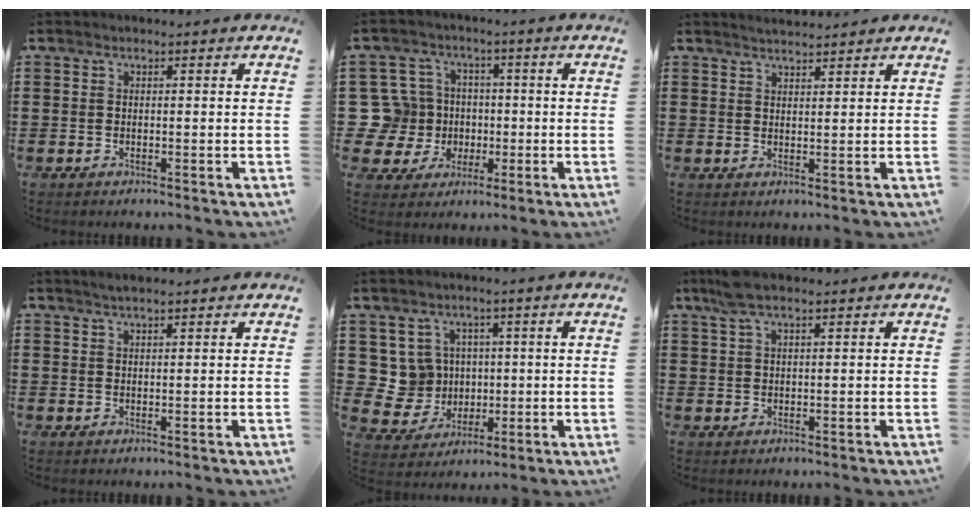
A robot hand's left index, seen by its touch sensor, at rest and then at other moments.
{"total": 10.1, "force": [0.4, 9.7, 2.8], "torque": [-0.123, 0.013, 0.014]}
{"total": 2.0, "force": [2.0, -0.1, 0.3], "torque": [-0.010, 0.001, 0.039]}
{"total": 1.6, "force": [1.3, 0.1, 0.9], "torque": [-0.018, 0.002, 0.025]}
{"total": 7.2, "force": [1.7, 6.8, 1.3], "torque": [-0.069, 0.004, 0.040]}
{"total": 3.9, "force": [2.5, 0.8, 2.9], "torque": [-0.060, 0.004, 0.046]}